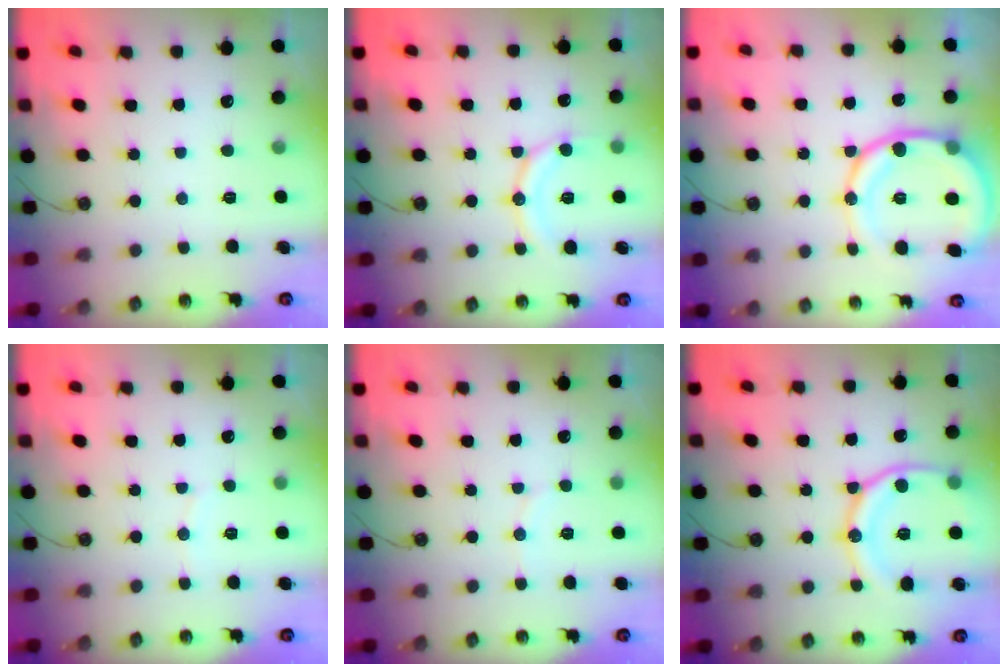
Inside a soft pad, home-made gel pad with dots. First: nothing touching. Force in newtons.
{"total": 12.8, "press": 12.7, "slide": 1.5}
{"total": 16.6, "press": 16.3, "slide": 3.2}
{"total": 3.2, "press": 3.2, "slide": 0.4}
{"total": 2.9, "press": 2.9, "slide": 0.3}
{"total": 16.9, "press": 16.8, "slide": 1.9}